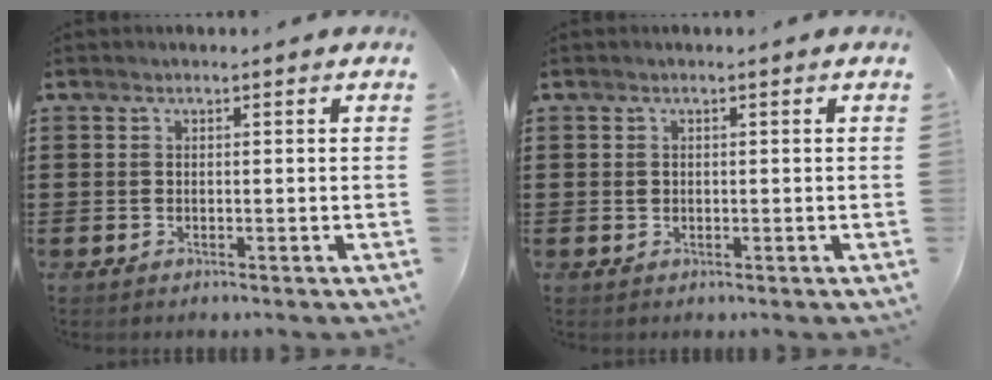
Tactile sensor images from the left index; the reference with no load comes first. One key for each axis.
{"total": 0.6, "fx": 0.1, "fy": 0.6, "fz": 0.3, "tx": -0.008, "ty": 0.003, "tz": 0.002}